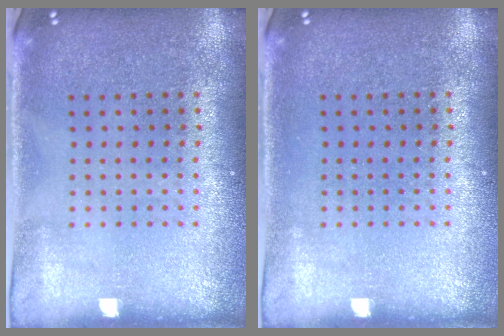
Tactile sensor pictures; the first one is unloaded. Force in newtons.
{"total": 0.0}